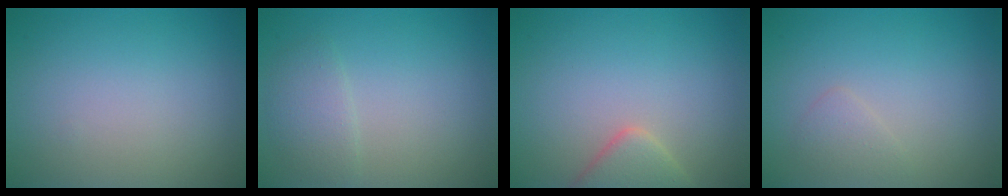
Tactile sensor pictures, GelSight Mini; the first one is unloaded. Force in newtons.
{"total": 1.9, "press": 1.9, "slide": 0.1}
{"total": 2.8, "press": 2.8, "slide": 0.3}
{"total": 1.1, "press": 1.1, "slide": 0.0}